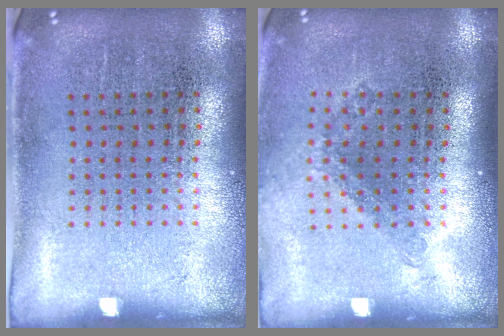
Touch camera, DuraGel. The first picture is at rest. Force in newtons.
{"total": 1.2, "press": 0.9, "slide": 0.8}